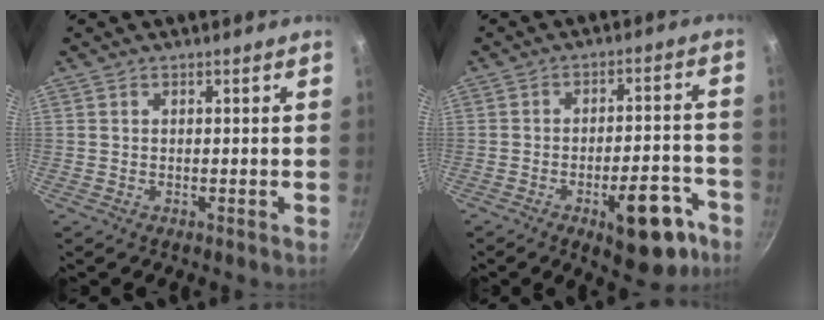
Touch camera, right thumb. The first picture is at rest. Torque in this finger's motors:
{"motor_torque": [3.13, 1.88, 0.94, -0.78, 0.09]}